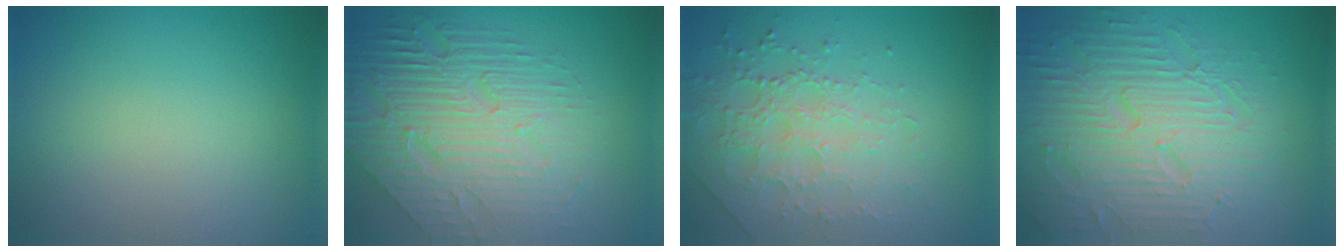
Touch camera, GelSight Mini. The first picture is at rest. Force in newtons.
{"total": 7.4, "press": 5.6, "slide": 4.8}
{"total": 3.7, "press": 3.5, "slide": 1.1}
{"total": 8.0, "press": 6.1, "slide": 5.2}